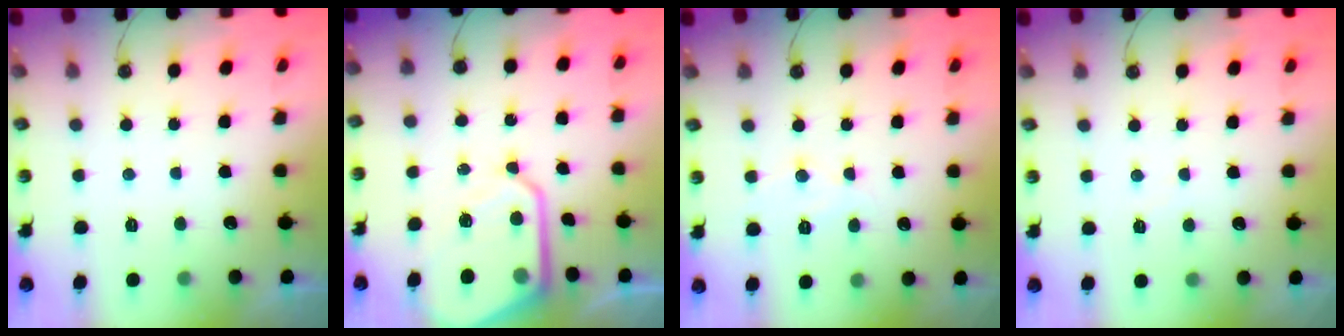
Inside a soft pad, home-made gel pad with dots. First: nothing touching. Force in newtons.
{"total": 12.5, "press": 12.4, "slide": 1.3}
{"total": 6.4, "press": 6.4, "slide": 0.5}
{"total": 2.5, "press": 2.4, "slide": 0.4}